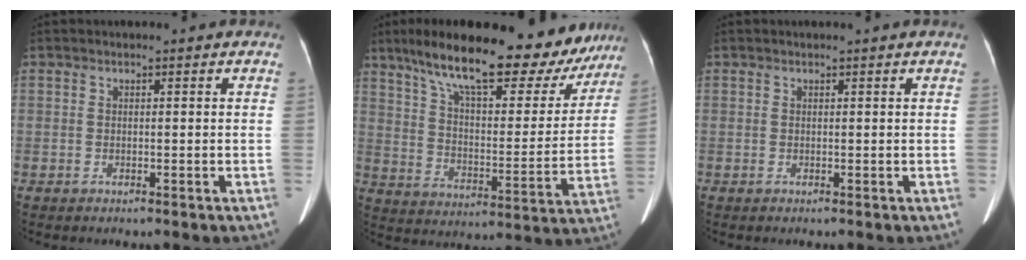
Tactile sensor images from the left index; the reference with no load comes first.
{"total": 25.3, "force": [19.6, 7.2, 14.3], "torque": [-0.221, 0.001, 0.276]}
{"total": 1.0, "force": [0.8, -0.4, 0.3], "torque": [-0.008, -0.010, 0.008]}